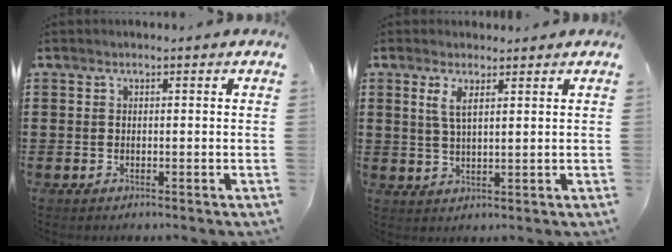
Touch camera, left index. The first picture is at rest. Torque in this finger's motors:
{"motor_torque": [0.29, -0.27, 0.09, 0.05]}